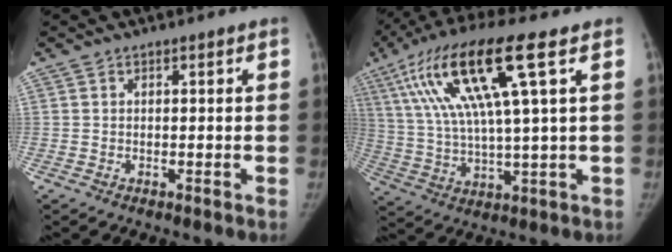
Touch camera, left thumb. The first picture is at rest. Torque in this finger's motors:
{"motor_torque": [0.55, 0.48, 1.39, -1.39, 0.40]}